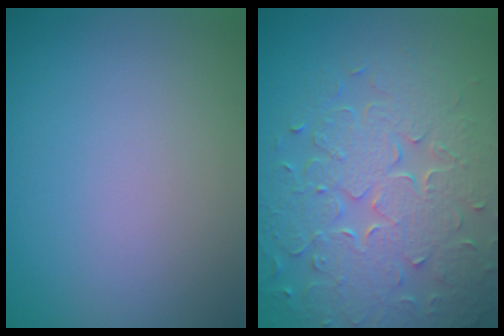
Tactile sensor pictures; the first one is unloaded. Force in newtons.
{"total": 8.3, "press": 5.9, "slide": 5.8}